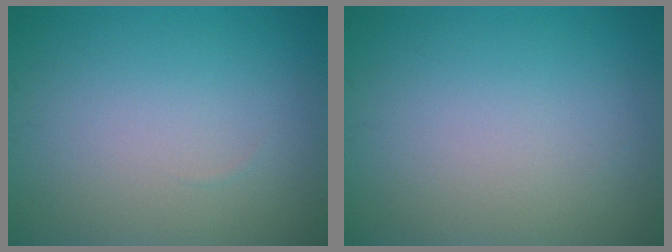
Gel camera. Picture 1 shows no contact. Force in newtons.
{"total": 0.0}